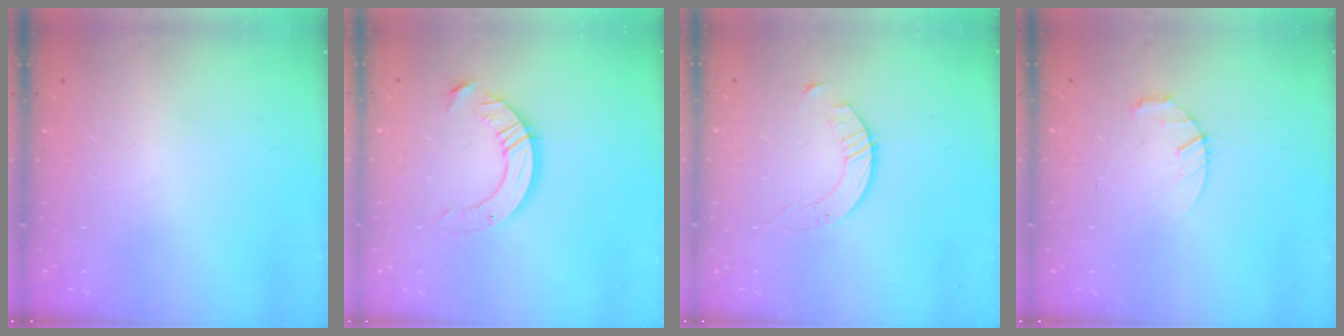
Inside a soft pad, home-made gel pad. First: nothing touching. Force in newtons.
{"total": 10.5, "press": 10.4, "slide": 0.9}
{"total": 2.8, "press": 2.8, "slide": 0.3}
{"total": 3.5, "press": 3.4, "slide": 0.5}